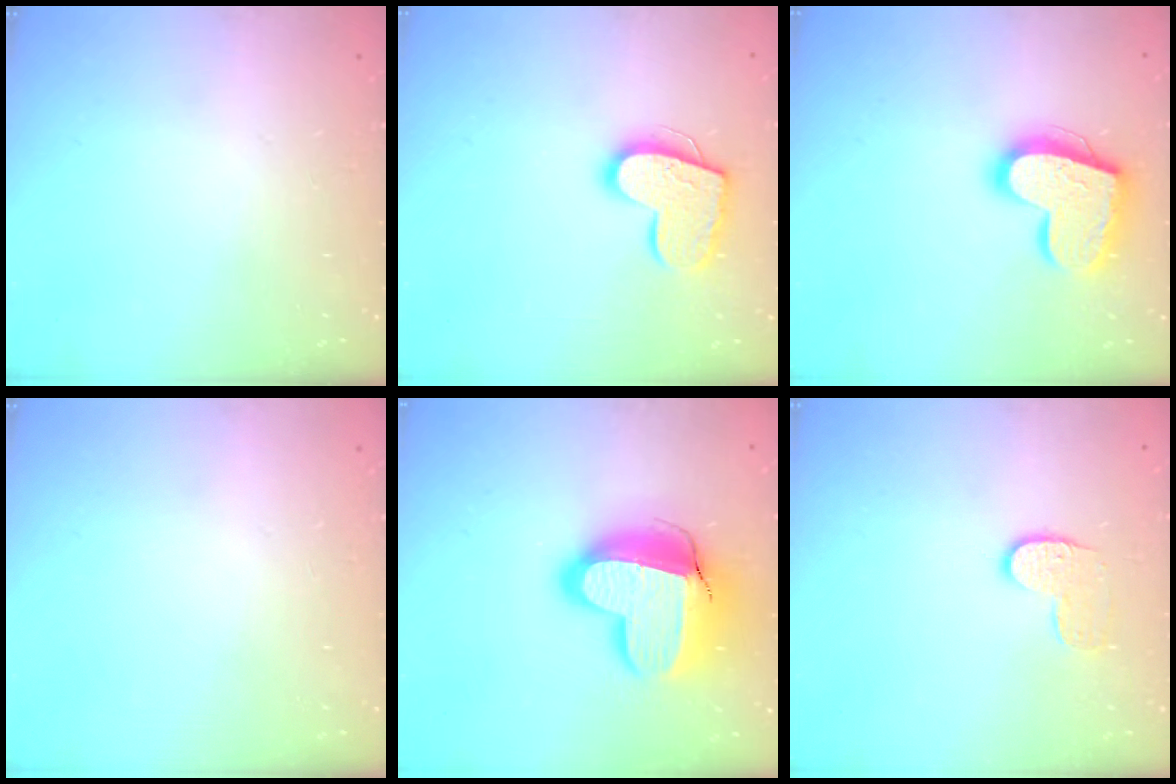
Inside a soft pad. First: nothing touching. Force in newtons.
{"total": 14.6, "press": 14.6, "slide": 1.1}
{"total": 17.6, "press": 17.6, "slide": 1.4}
{"total": 0.0}
{"total": 18.3, "press": 18.3, "slide": 1.4}
{"total": 6.8, "press": 6.8, "slide": 0.2}